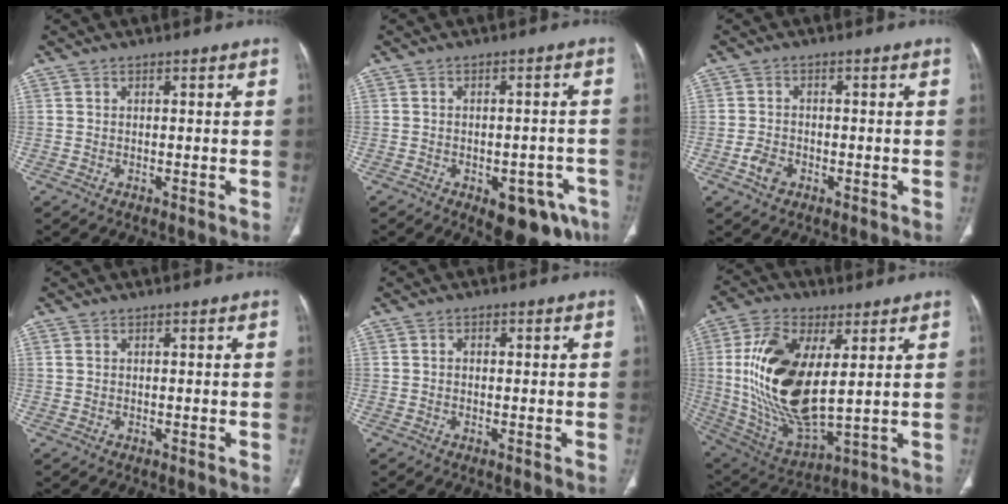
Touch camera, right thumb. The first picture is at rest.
{"total": 8.8, "force": [-5.0, 4.8, 5.4], "torque": [-0.032, 0.024, -0.060]}
{"total": 3.4, "force": [-1.4, 2.4, 1.9], "torque": [-0.031, 0.009, -0.024]}
{"total": 0.7, "force": [0.4, 0.4, 0.4], "torque": [-0.010, 0.009, 0.010]}
{"total": 0.9, "force": [0.0, 0.7, 0.5], "torque": [-0.007, 0.005, -0.001]}
{"total": 21.7, "force": [3.6, 10.1, 18.8], "torque": [-0.369, -0.023, 0.077]}